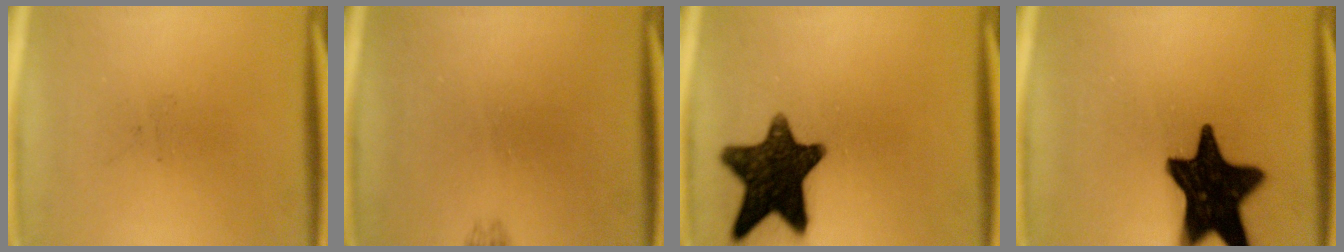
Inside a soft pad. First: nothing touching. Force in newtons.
{"total": 0.7}
{"total": 14.6}
{"total": 19.2}